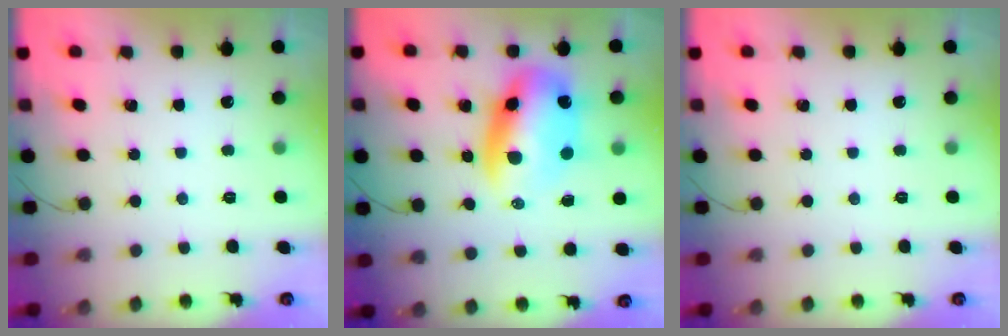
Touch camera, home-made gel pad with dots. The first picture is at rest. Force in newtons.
{"total": 12.4, "press": 11.9, "slide": 3.2}
{"total": 0.0}